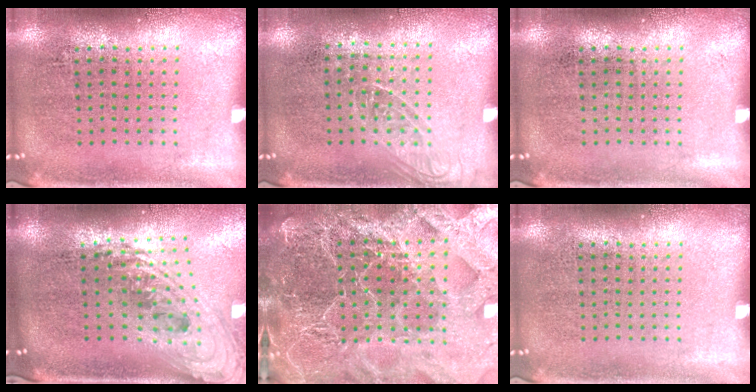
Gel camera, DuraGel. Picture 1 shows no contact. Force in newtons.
{"total": 1.1, "press": 1.0, "slide": 0.6}
{"total": 0.0}
{"total": 2.4, "press": 1.8, "slide": 1.6}
{"total": 6.3, "press": 5.4, "slide": 3.2}
{"total": 0.0}